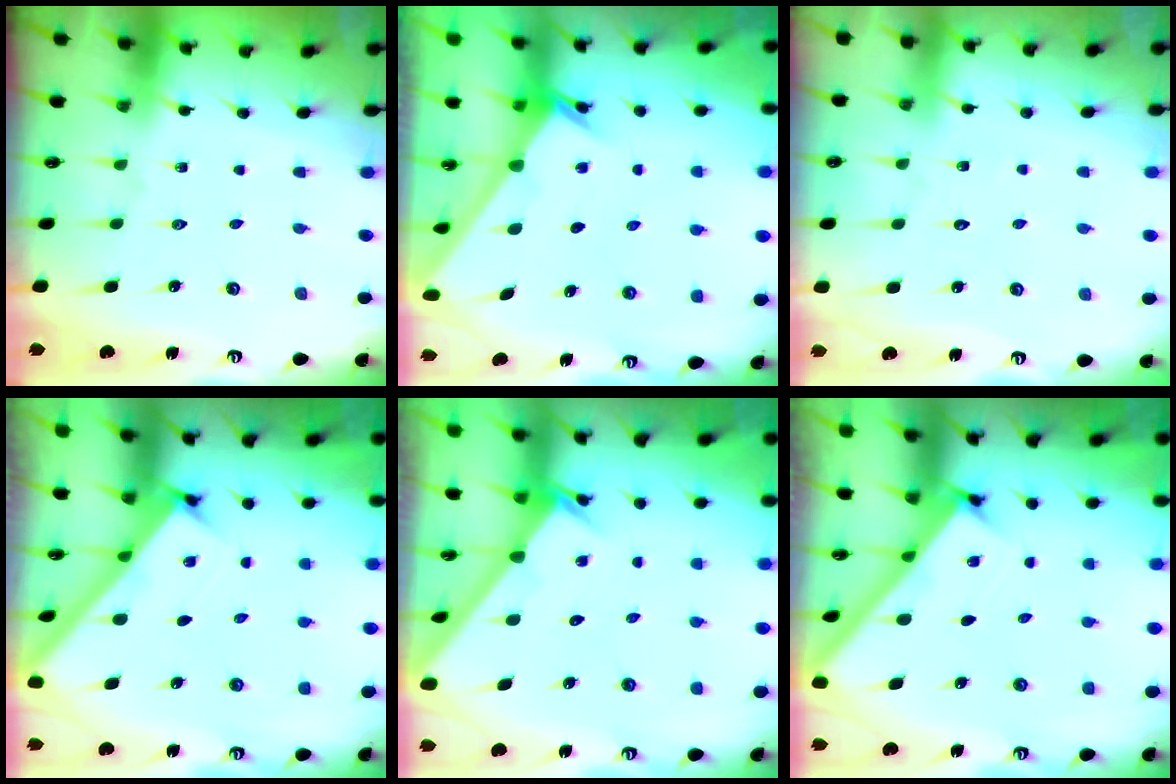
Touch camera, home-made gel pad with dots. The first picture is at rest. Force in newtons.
{"total": 2.4, "press": 2.4, "slide": 0.2}
{"total": 2.6, "press": 2.5, "slide": 0.3}
{"total": 2.8, "press": 2.7, "slide": 0.4}
{"total": 2.3, "press": 2.3, "slide": 0.2}
{"total": 2.6, "press": 2.6, "slide": 0.3}